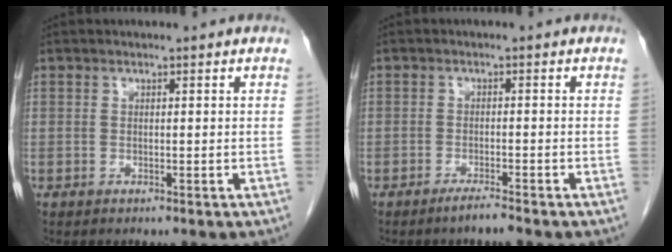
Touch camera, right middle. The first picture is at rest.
{"total": 2.1, "force": [-1.8, -0.2, 1.1], "torque": [-0.025, -0.004, -0.034]}